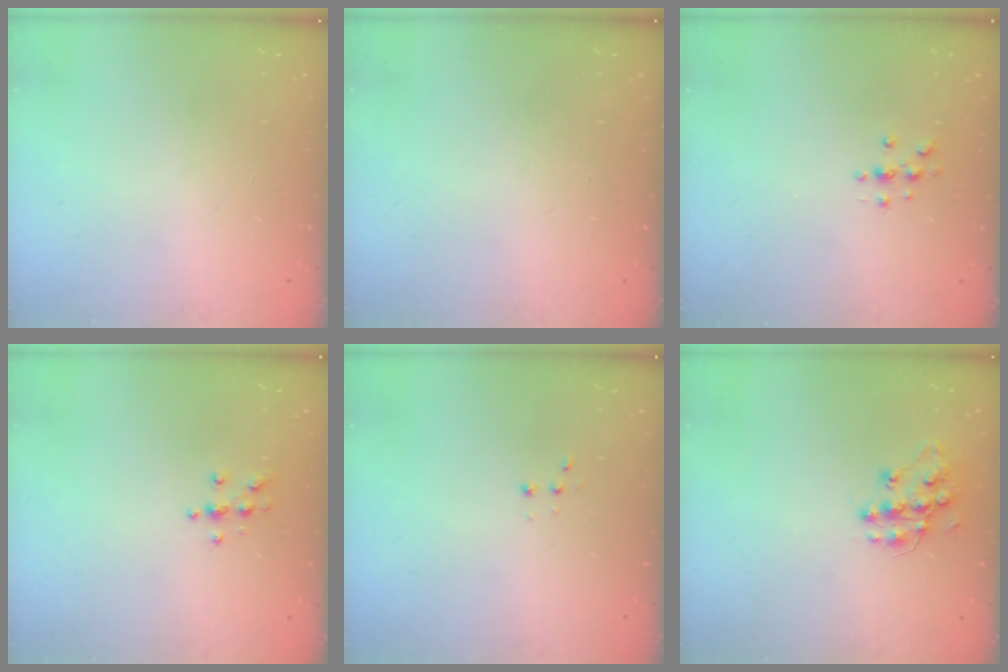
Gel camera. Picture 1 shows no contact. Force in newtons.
{"total": 0.0}
{"total": 3.0, "press": 3.0, "slide": 0.4}
{"total": 4.8, "press": 4.8, "slide": 0.6}
{"total": 2.8, "press": 2.7, "slide": 0.7}
{"total": 11.3, "press": 11.3, "slide": 0.2}